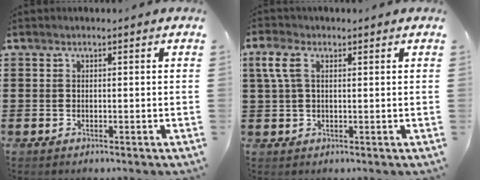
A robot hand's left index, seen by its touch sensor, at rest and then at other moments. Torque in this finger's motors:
{"motor_torque": [0.83, -0.72, 0.52, 0.17]}